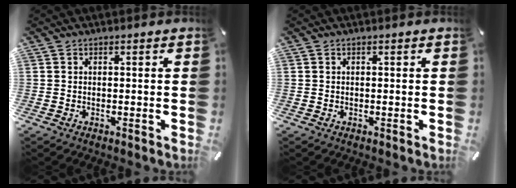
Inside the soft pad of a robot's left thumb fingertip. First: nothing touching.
{"total": 0.0}